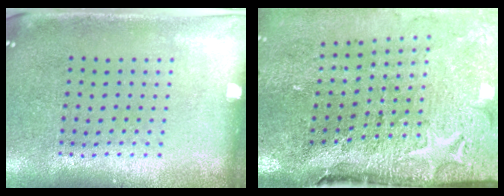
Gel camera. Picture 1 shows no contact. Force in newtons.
{"total": 4.8, "press": 3.8, "slide": 2.9}